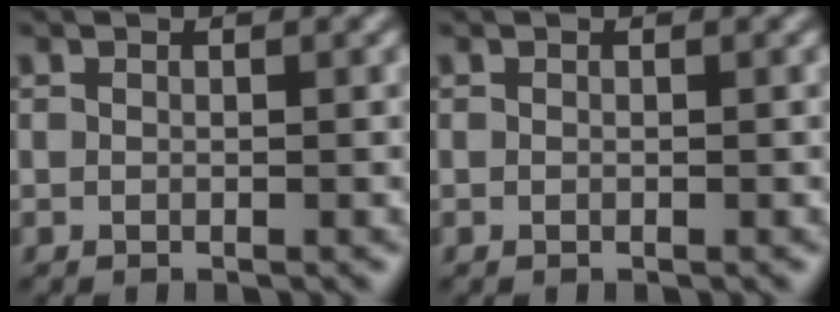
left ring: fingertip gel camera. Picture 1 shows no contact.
{"total": 0.0}